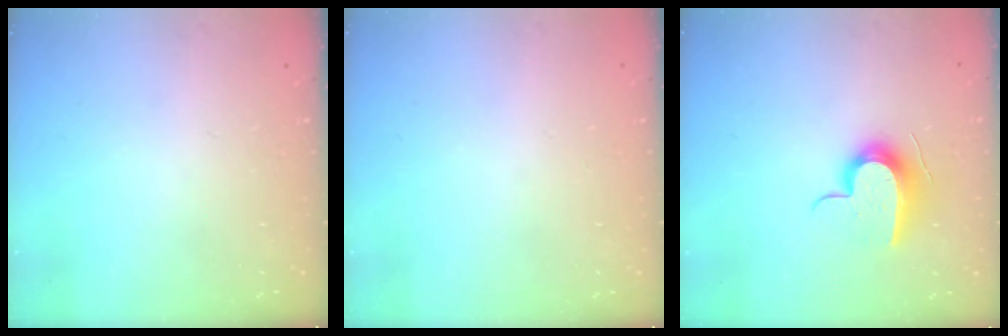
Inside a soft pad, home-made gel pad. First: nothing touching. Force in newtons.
{"total": 0.8, "press": 0.5, "slide": 0.6}
{"total": 11.3, "press": 11.3, "slide": 0.4}